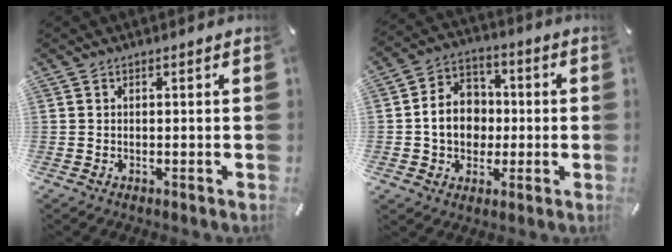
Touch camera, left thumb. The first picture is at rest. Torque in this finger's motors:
{"motor_torque": [1.80, 2.07, 0.68, 0.06, 0.09]}